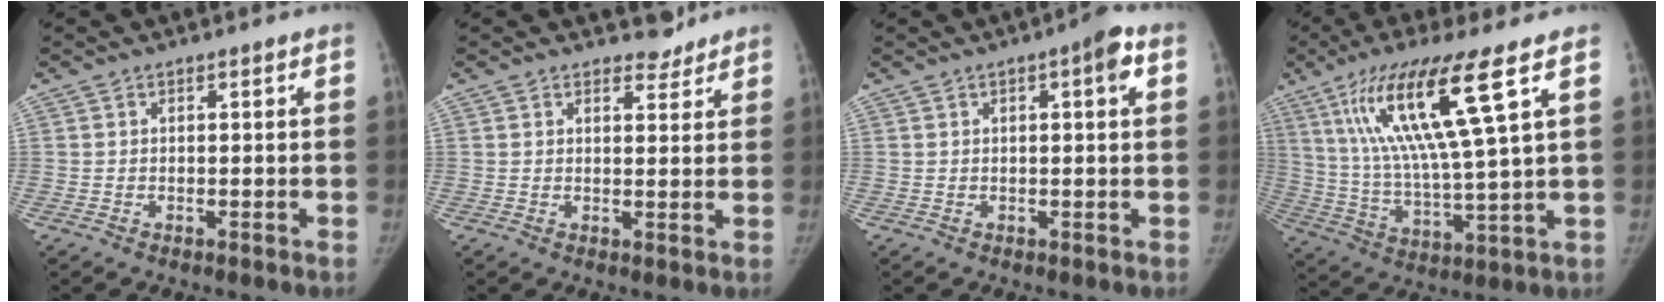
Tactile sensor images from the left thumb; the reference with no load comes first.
{"total": 2.9, "force": [2.6, 1.1, 0.0], "torque": [0.015, -0.021, 0.033]}
{"total": 3.9, "force": [1.2, 0.8, 3.6], "torque": [-0.047, 0.004, 0.013]}
{"total": 18.4, "force": [8.5, 1.4, 16.3], "torque": [-0.322, -0.030, 0.156]}